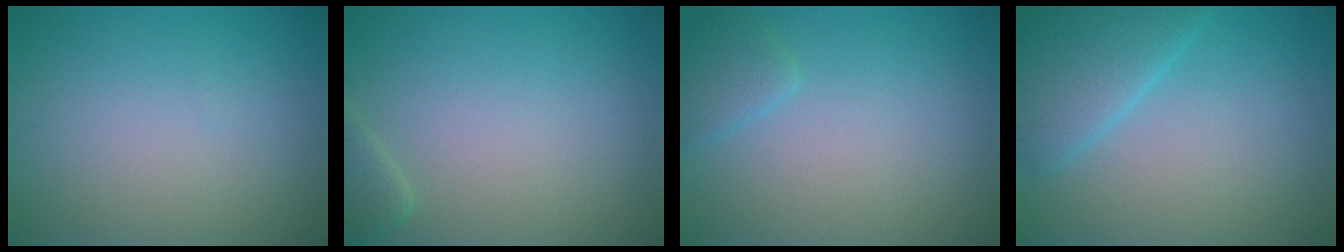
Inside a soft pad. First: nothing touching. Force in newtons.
{"total": 1.6, "press": 1.6, "slide": 0.2}
{"total": 1.5, "press": 1.5, "slide": 0.1}
{"total": 4.3, "press": 4.3, "slide": 0.2}